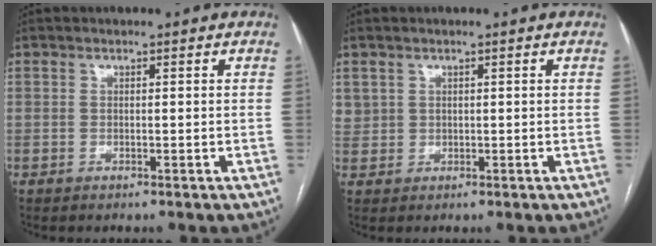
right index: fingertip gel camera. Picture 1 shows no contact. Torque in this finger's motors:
{"motor_torque": [0.95, 0.33, 0.50, 0.13]}